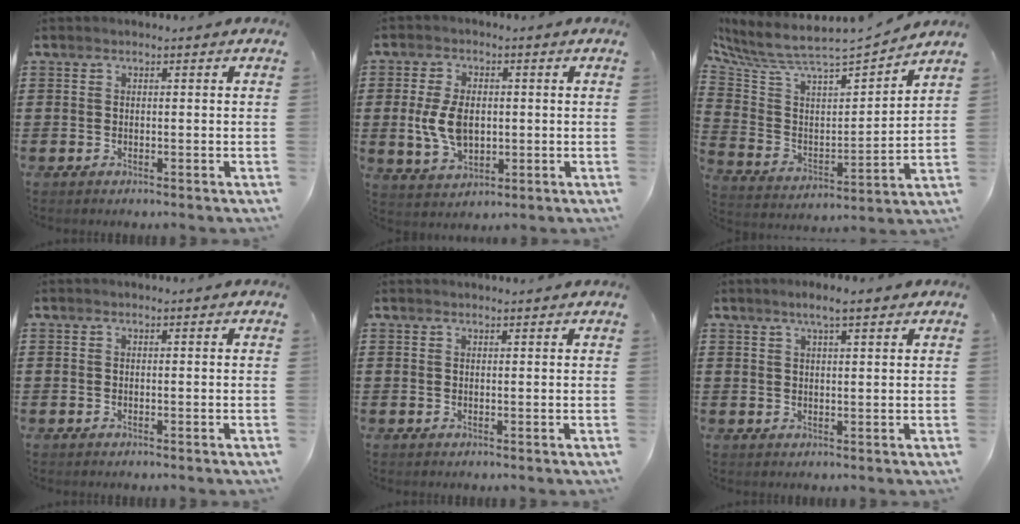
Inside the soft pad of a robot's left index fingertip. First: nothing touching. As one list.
[{"total": 7.3, "force": [0.2, 4.5, 5.7], "torque": [-0.145, 0.001, -0.005]}, {"total": 5.8, "force": [5.3, 0.7, 2.2], "torque": [-0.073, -0.059, 0.082]}, {"total": 0.0}, {"total": 0.8, "force": [0.8, -0.1, 0.1], "torque": [-0.003, -0.002, 0.015]}, {"total": 3.5, "force": [2.5, 0.3, 2.5], "torque": [-0.053, 0.004, 0.043]}]